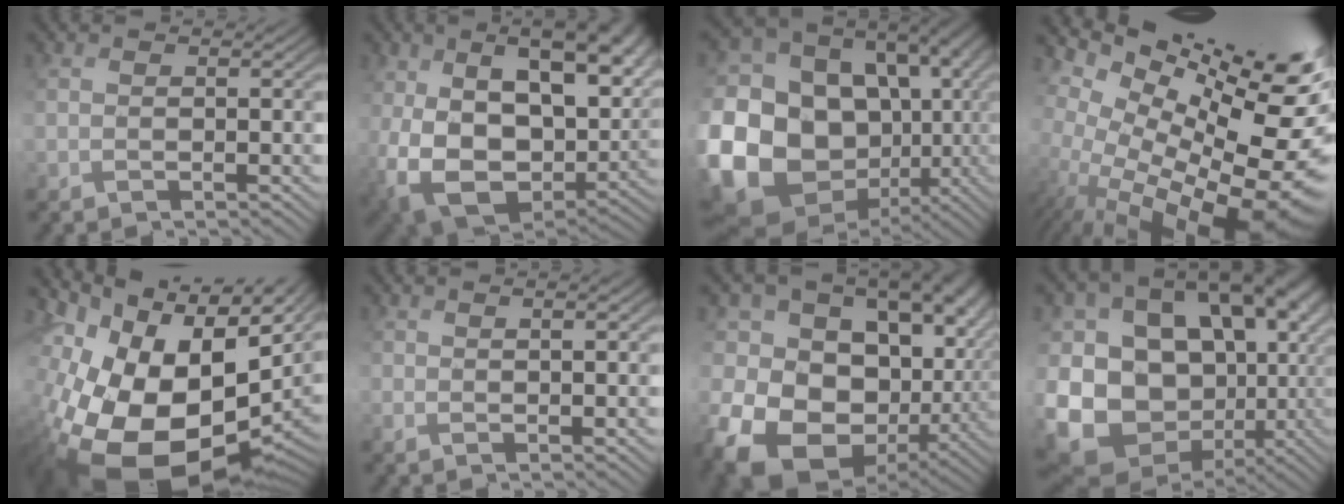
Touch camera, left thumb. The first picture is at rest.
{"total": 20.4, "force": [3.1, 13.6, 14.9], "torque": [-0.271, -0.042, 0.095]}
{"total": 23.2, "force": [-4.0, 19.7, 11.7], "torque": [-0.309, -0.026, -0.080]}
{"total": 17.1, "force": [-0.7, 9.8, 14.0], "torque": [-0.177, -0.020, 0.029]}
{"total": 20.8, "force": [-4.2, 12.8, 15.8], "torque": [-0.284, -0.046, -0.043]}
{"total": 2.6, "force": [0.4, 0.5, 2.5], "torque": [-0.043, 0.005, 0.005]}
{"total": 19.6, "force": [-1.8, 14.5, 13.0], "torque": [-0.258, -0.035, -0.001]}
{"total": 20.7, "force": [0.2, 17.8, 10.7], "torque": [-0.211, -0.012, 0.011]}